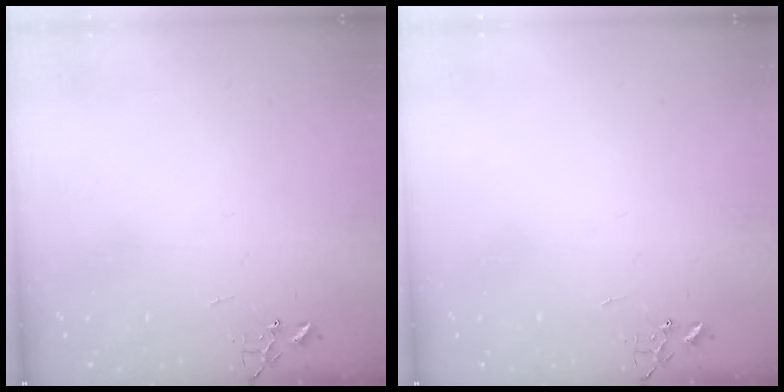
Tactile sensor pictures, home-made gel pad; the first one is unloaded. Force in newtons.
{"total": 0.0}